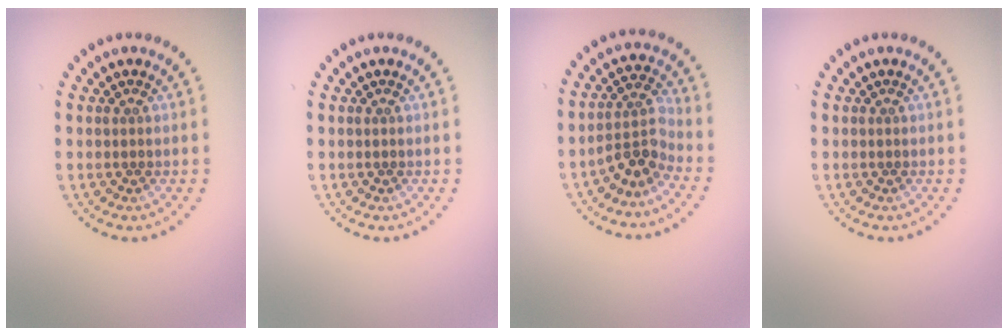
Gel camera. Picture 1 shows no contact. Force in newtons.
{"total": 0.0}
{"total": 3.2, "press": 2.2, "slide": 2.2}
{"total": 0.0}